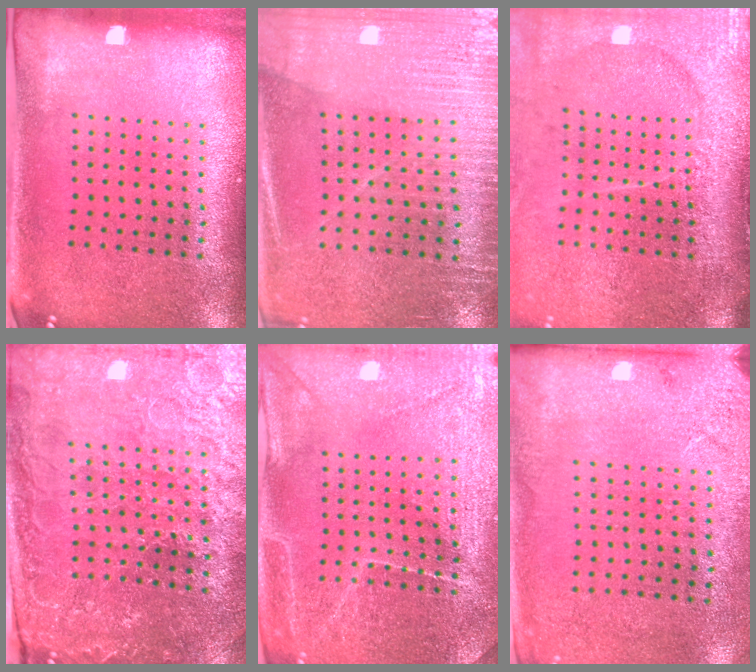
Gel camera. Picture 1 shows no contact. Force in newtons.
{"total": 3.0, "press": 2.9, "slide": 0.7}
{"total": 4.5, "press": 3.6, "slide": 2.7}
{"total": 3.1, "press": 3.1, "slide": 0.4}
{"total": 3.6, "press": 3.5, "slide": 0.7}
{"total": 2.6, "press": 2.2, "slide": 1.3}